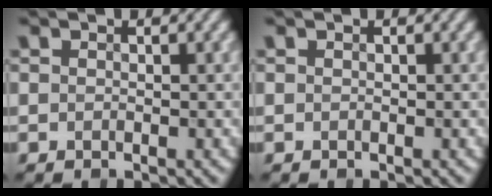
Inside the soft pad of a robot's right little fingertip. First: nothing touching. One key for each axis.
{"total": 0.0}